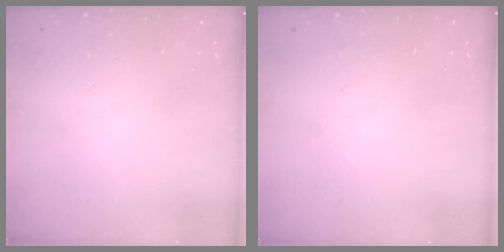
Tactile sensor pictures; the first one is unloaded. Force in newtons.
{"total": 0.0}